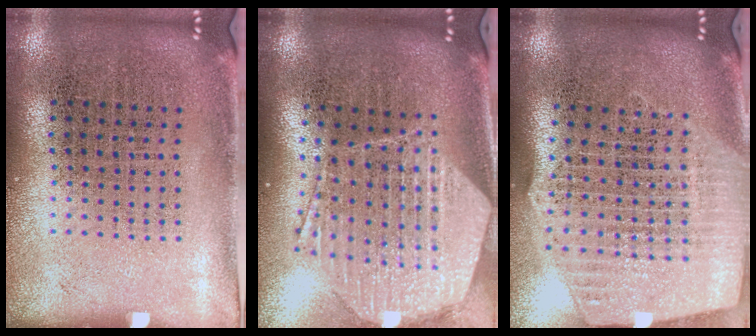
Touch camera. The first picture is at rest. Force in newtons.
{"total": 2.5, "press": 2.1, "slide": 1.4}
{"total": 2.6, "press": 2.2, "slide": 1.4}